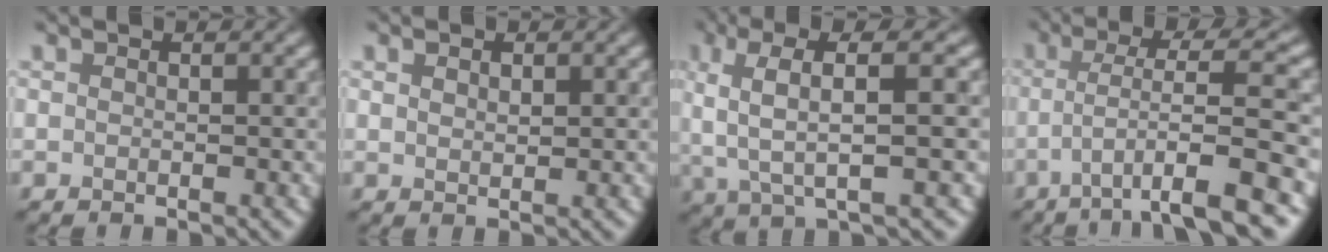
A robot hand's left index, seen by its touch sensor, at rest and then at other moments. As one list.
[{"total": 1.1, "force": [0.6, 0.6, 0.7], "torque": [-0.011, 0.003, 0.014]}, {"total": 6.6, "force": [1.9, 1.6, 6.1], "torque": [-0.114, 0.014, 0.034]}, {"total": 7.8, "force": [-2.5, 1.1, 7.3], "torque": [-0.114, 0.021, -0.040]}]